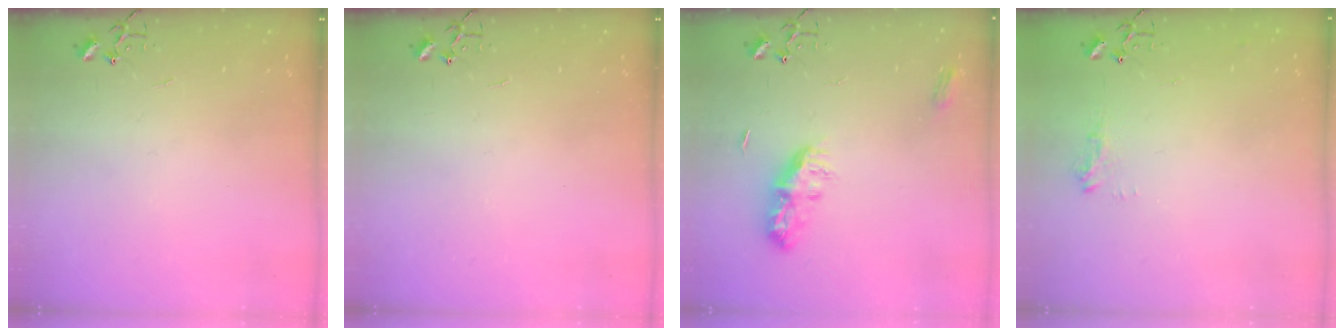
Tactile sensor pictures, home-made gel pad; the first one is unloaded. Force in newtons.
{"total": 0.0}
{"total": 9.0, "press": 9.0, "slide": 0.1}
{"total": 8.2, "press": 8.2, "slide": 0.9}